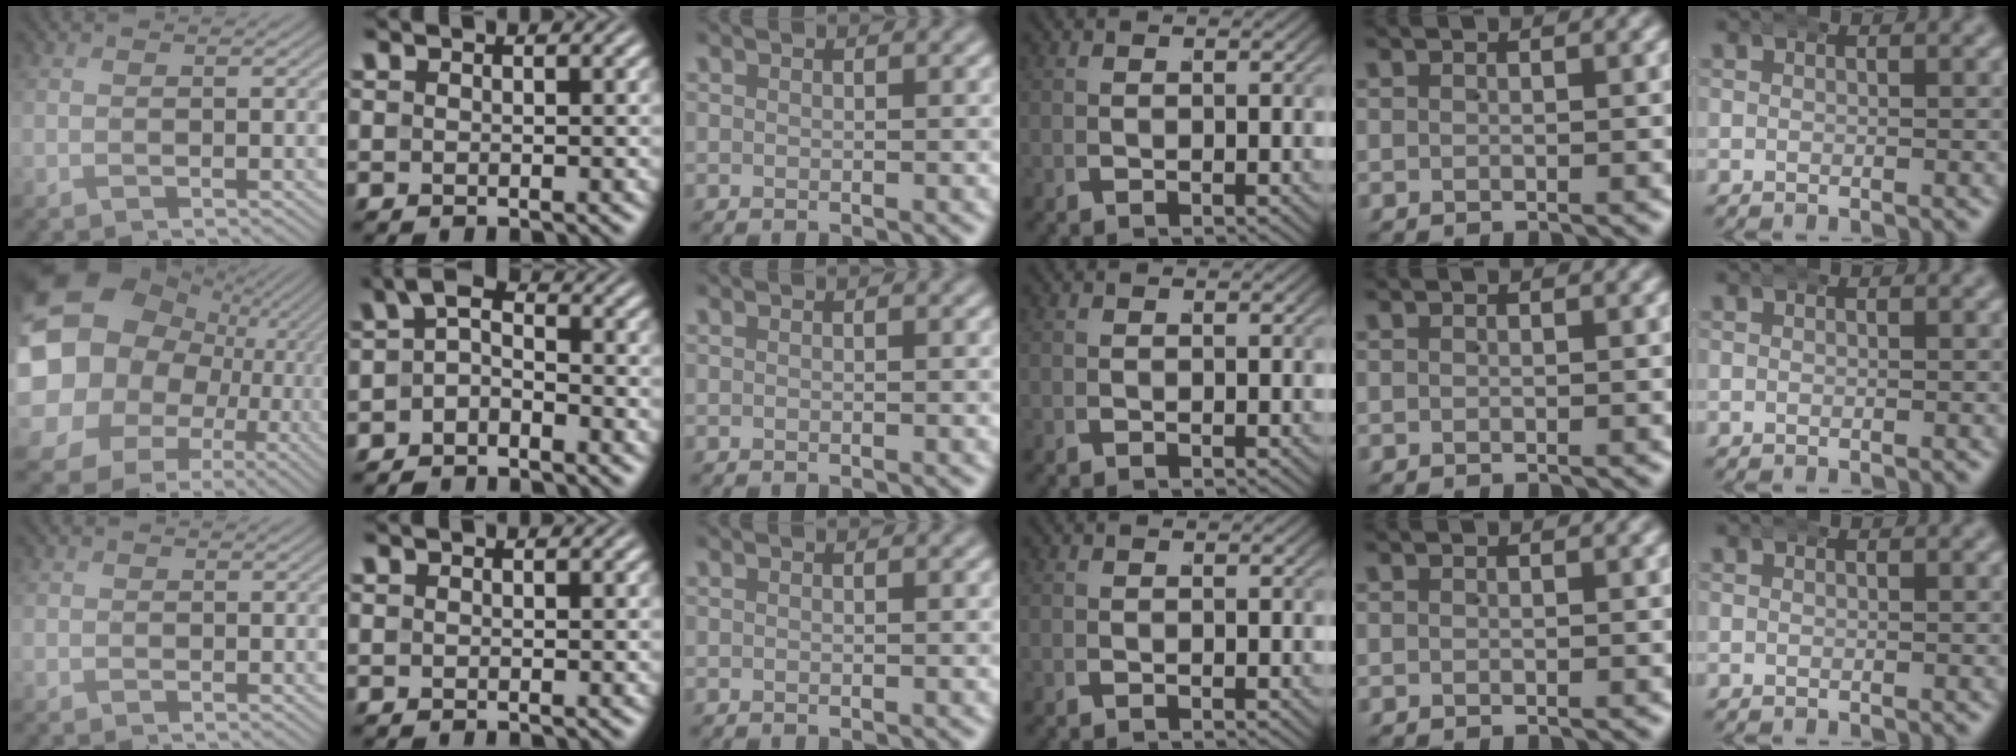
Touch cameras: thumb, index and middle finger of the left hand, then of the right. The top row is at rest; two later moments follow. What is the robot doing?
{"motion": "wrap", "object": "aluminum foil"}